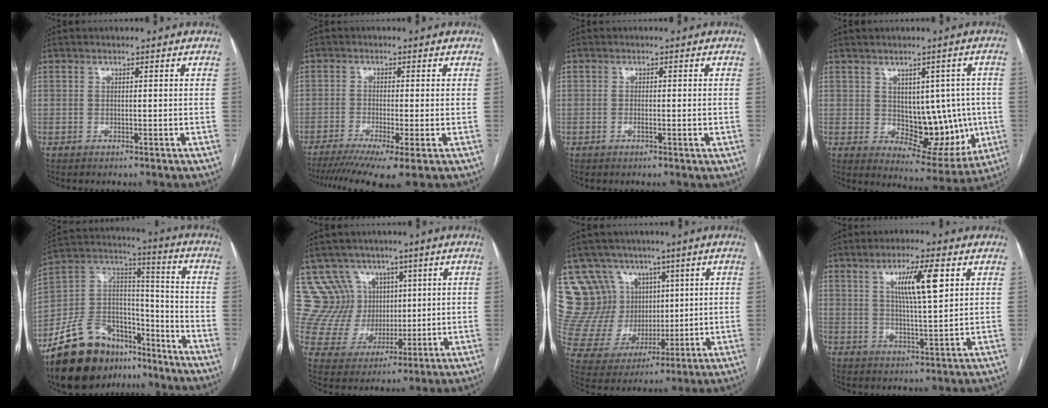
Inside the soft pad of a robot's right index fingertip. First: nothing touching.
{"total": 10.5, "force": [-7.1, 0.6, 7.7], "torque": [-0.121, -0.018, -0.114]}
{"total": 1.8, "force": [-0.5, 0.4, 1.6], "torque": [-0.029, -0.001, -0.008]}
{"total": 11.3, "force": [-0.4, 6.6, 9.2], "torque": [-0.099, 0.010, 0.019]}
{"total": 19.9, "force": [-14.5, 10.2, 9.1], "torque": [-0.179, 0.050, -0.250]}
{"total": 9.8, "force": [5.2, 8.3, 0.7], "torque": [-0.023, 0.044, 0.106]}
{"total": 16.0, "force": [8.2, 13.0, 4.7], "torque": [-0.112, 0.059, 0.179]}
{"total": 8.3, "force": [3.0, 0.7, 7.7], "torque": [-0.134, 0.002, 0.052]}